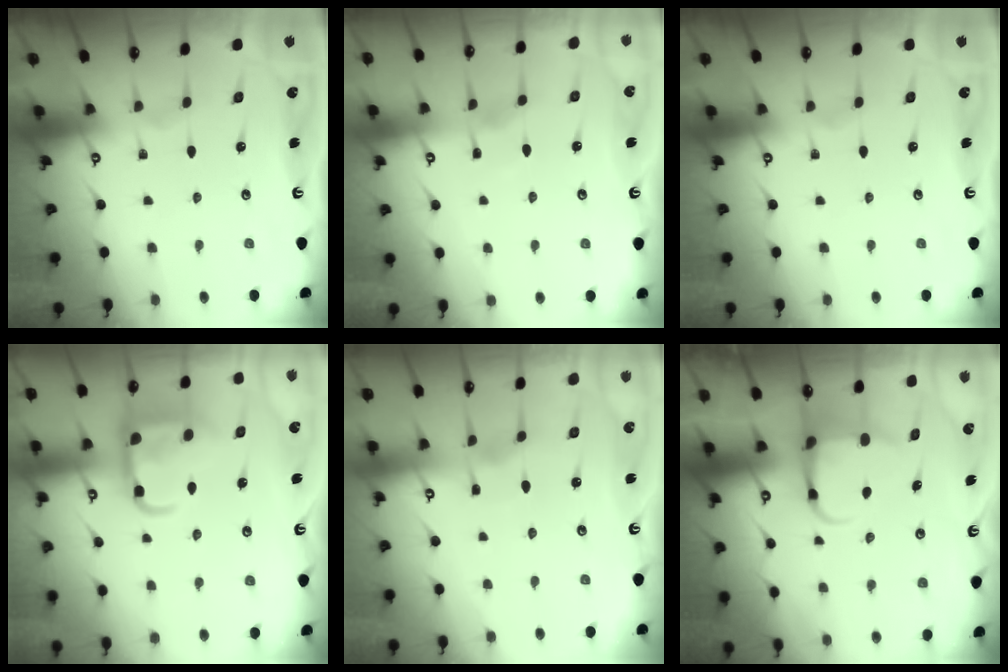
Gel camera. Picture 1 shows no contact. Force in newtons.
{"total": 2.8, "press": 2.8, "slide": 0.5}
{"total": 0.0}
{"total": 13.4, "press": 13.3, "slide": 1.4}
{"total": 3.2, "press": 3.1, "slide": 0.5}
{"total": 4.7, "press": 4.7, "slide": 0.2}